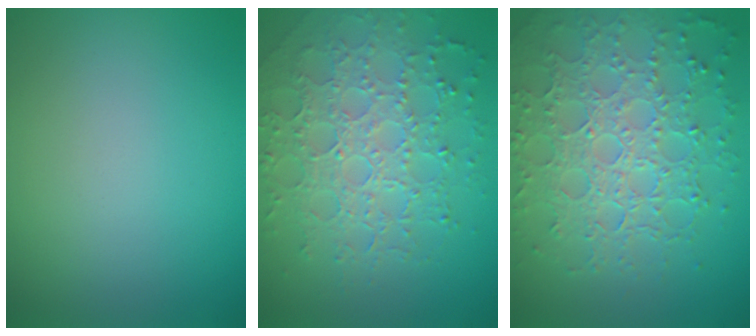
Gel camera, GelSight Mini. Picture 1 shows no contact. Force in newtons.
{"total": 7.0, "press": 5.0, "slide": 4.9}
{"total": 7.8, "press": 5.7, "slide": 5.4}